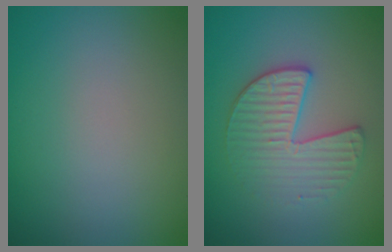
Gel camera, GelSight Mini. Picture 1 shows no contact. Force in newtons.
{"total": 3.4, "press": 3.2, "slide": 1.2}